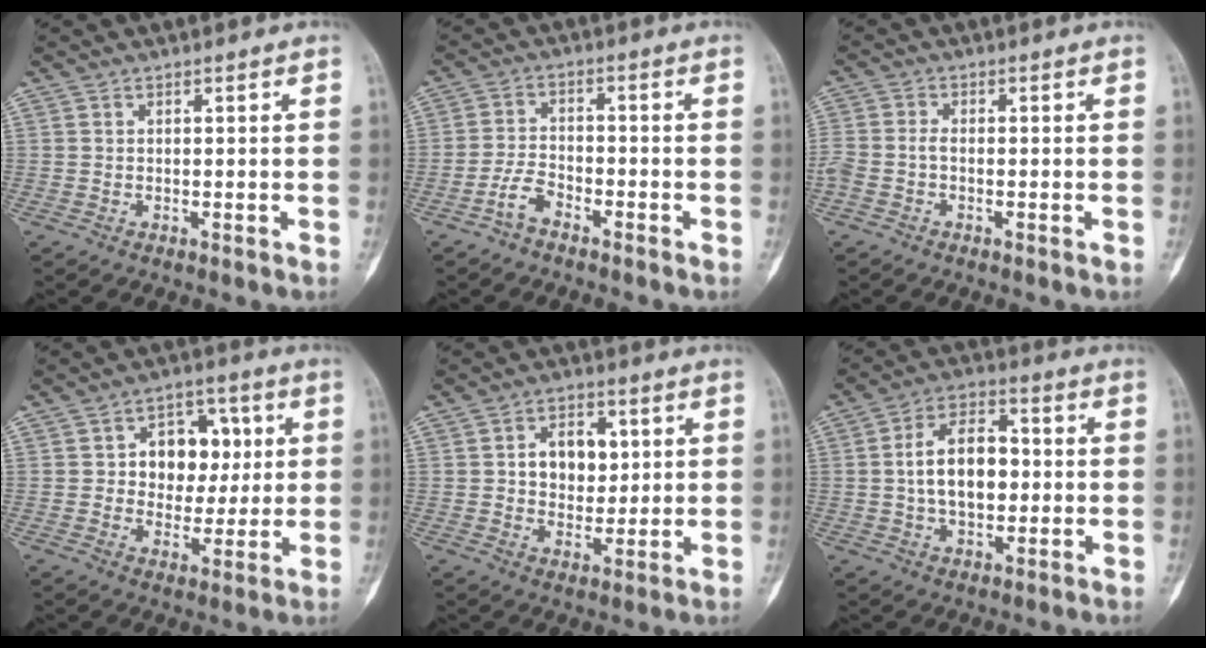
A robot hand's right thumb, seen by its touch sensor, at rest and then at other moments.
{"total": 4.3, "force": [-3.1, 1.9, 2.3], "torque": [-0.047, 0.024, -0.063]}
{"total": 3.8, "force": [-1.2, 2.3, 2.8], "torque": [-0.078, 0.011, -0.026]}
{"total": 11.3, "force": [1.8, 8.5, 7.3], "torque": [-0.049, 0.008, 0.028]}
{"total": 8.8, "force": [1.7, 6.3, 5.9], "torque": [-0.050, -0.003, 0.029]}
{"total": 11.8, "force": [0.1, 7.2, 9.4], "torque": [-0.140, 0.022, -0.003]}